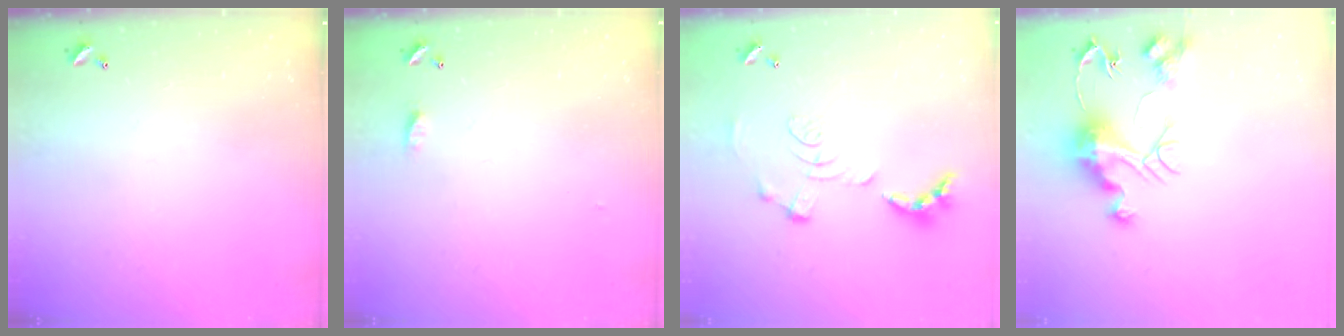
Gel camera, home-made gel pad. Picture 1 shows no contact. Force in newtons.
{"total": 4.3, "press": 4.3, "slide": 0.5}
{"total": 1.2, "press": 0.4, "slide": 1.1}
{"total": 10.9, "press": 10.9, "slide": 0.9}